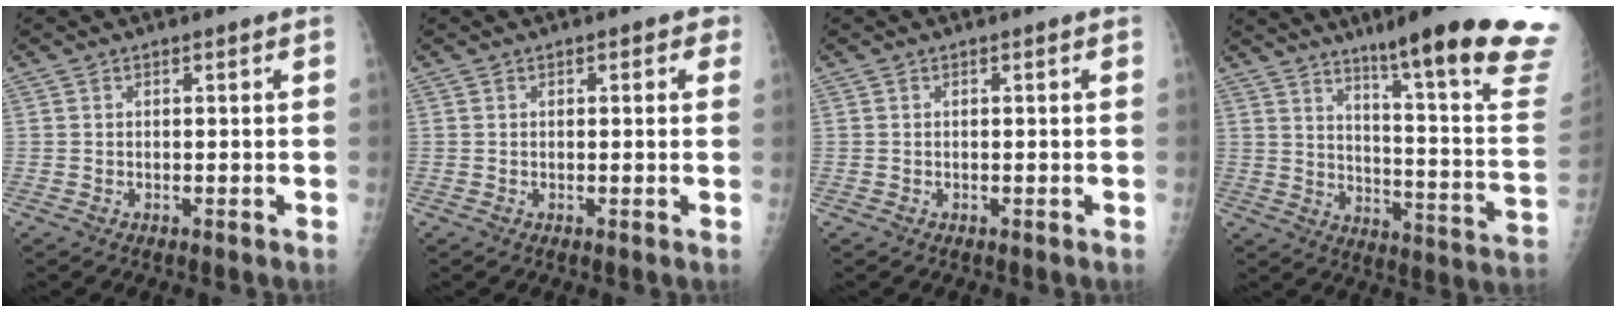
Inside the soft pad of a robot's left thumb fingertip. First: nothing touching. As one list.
[{"total": 2.2, "force": [0.9, 1.2, 1.5], "torque": [-0.003, 0.002, 0.006]}, {"total": 0.0}, {"total": 25.8, "force": [18.0, 1.9, 18.5], "torque": [-0.221, -0.102, 0.246]}]